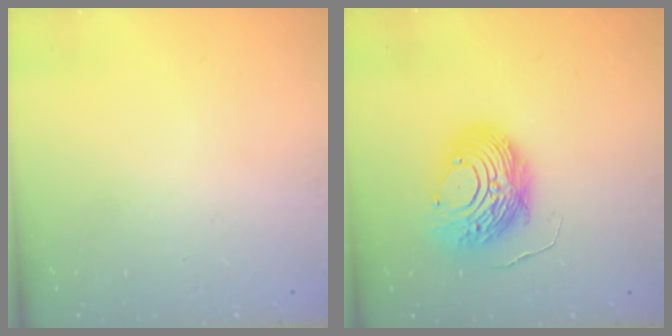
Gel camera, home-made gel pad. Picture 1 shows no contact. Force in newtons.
{"total": 12.2, "press": 12.2, "slide": 1.2}